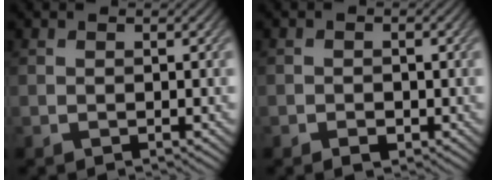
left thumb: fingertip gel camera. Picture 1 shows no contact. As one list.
[{"total": 1.6, "force": [-0.7, 1.1, 0.9], "torque": [-0.011, -0.006, -0.011]}]